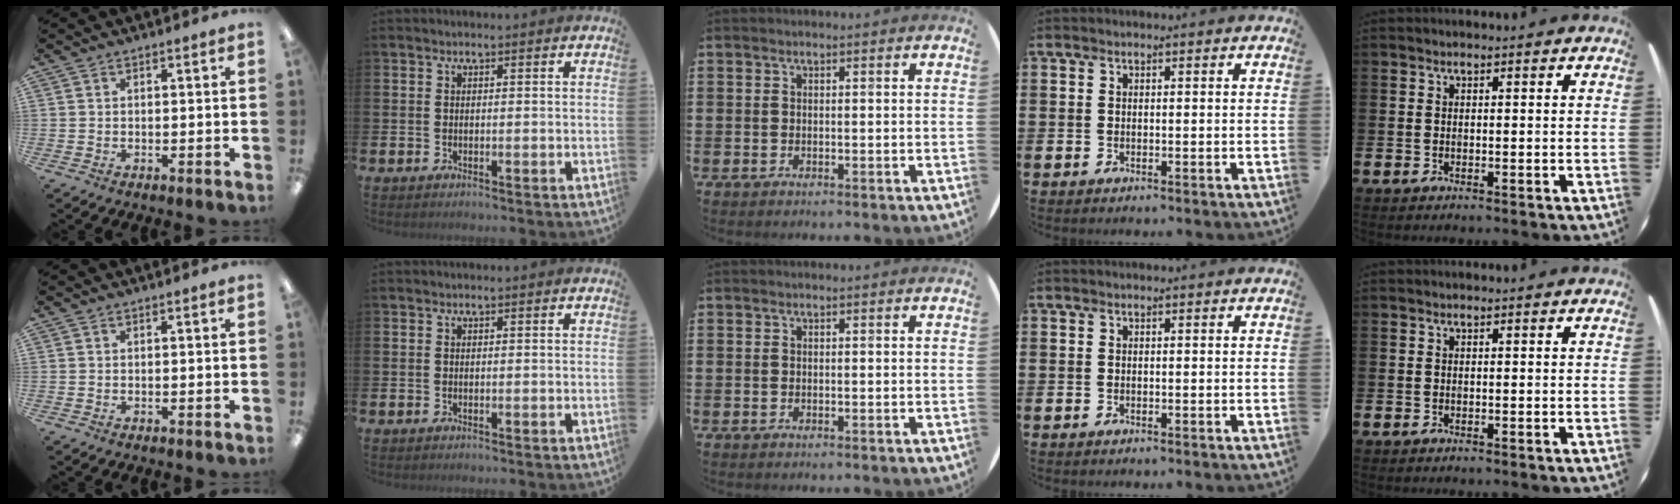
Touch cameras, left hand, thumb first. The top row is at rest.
{}